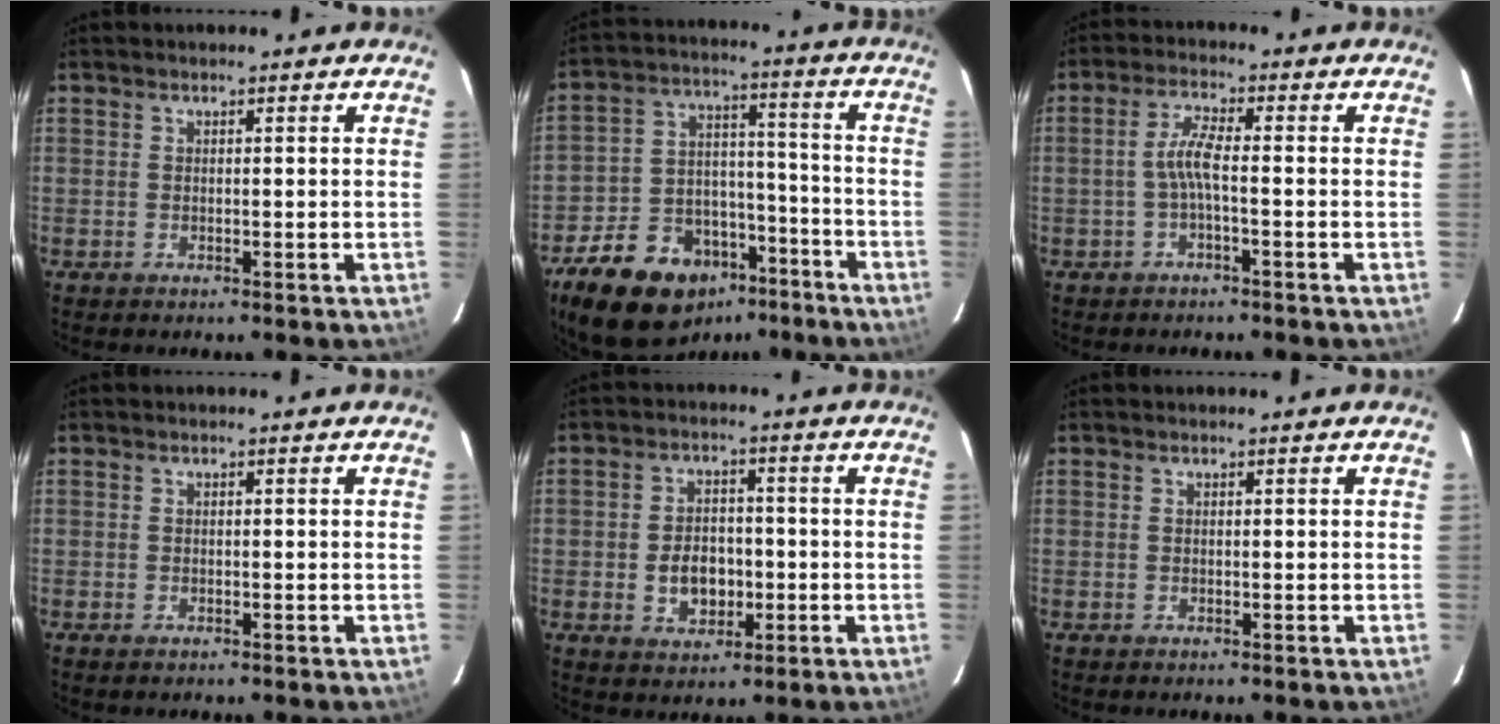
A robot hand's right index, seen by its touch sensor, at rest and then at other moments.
{"total": 19.7, "force": [-13.0, 11.8, 9.1], "torque": [-0.203, 0.036, -0.190]}
{"total": 3.6, "force": [-1.1, 0.3, 3.4], "torque": [-0.075, 0.008, -0.022]}
{"total": 0.7, "force": [-0.5, 0.4, 0.3], "torque": [-0.006, -0.002, -0.010]}
{"total": 6.9, "force": [-1.5, 5.1, 4.4], "torque": [-0.085, 0.009, -0.015]}
{"total": 0.0}